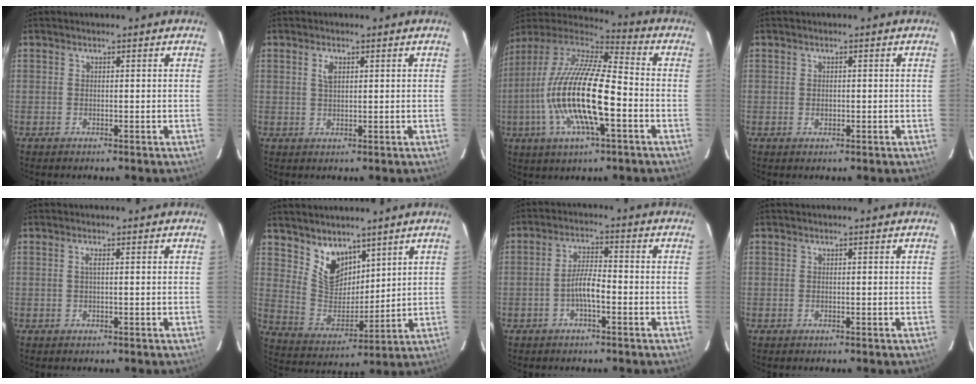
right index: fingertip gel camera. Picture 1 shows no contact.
{"total": 2.2, "force": [0.8, 1.2, 1.7], "torque": [-0.032, 0.003, 0.016]}
{"total": 21.1, "force": [-5.0, 5.5, 19.8], "torque": [-0.373, -0.023, -0.098]}
{"total": 1.1, "force": [-0.1, 1.0, 0.4], "torque": [-0.006, 0.001, 0.000]}
{"total": 0.8, "force": [0.1, -0.2, 0.8], "torque": [-0.016, 0.002, 0.000]}
{"total": 9.8, "force": [6.9, 5.7, 4.1], "torque": [-0.072, -0.001, 0.145]}
{"total": 4.5, "force": [-1.9, 1.0, 4.0], "torque": [-0.081, 0.010, -0.036]}
{"total": 0.0}